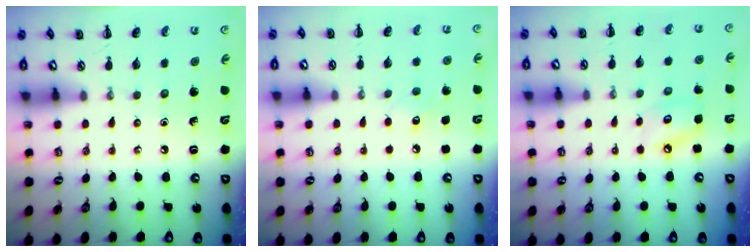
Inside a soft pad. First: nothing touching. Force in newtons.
{"total": 5.3, "press": 5.2, "slide": 0.9}
{"total": 5.8, "press": 5.8, "slide": 0.7}